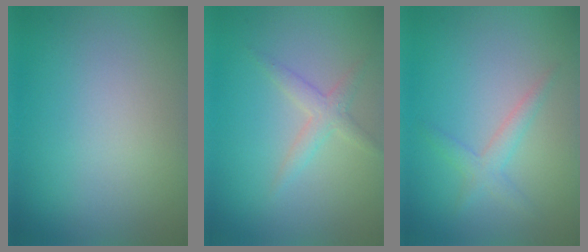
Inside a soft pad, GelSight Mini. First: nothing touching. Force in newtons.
{"total": 1.9, "press": 1.9, "slide": 0.0}
{"total": 1.9, "press": 1.9, "slide": 0.1}